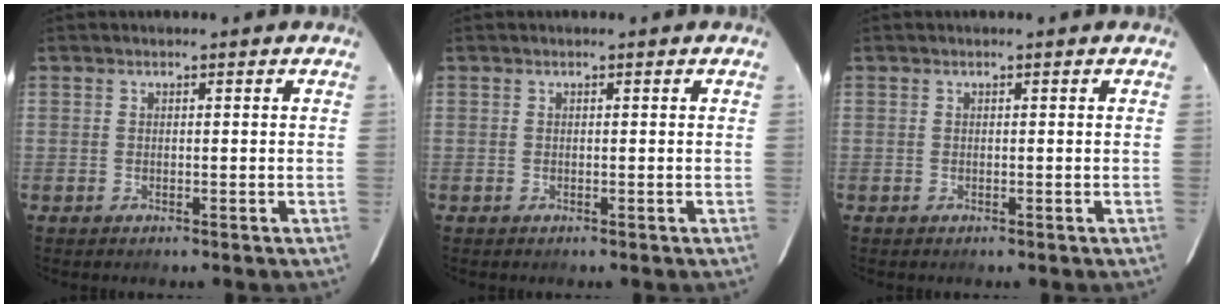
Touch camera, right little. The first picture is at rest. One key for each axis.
{"total": 0.0}
{"total": 0.0}